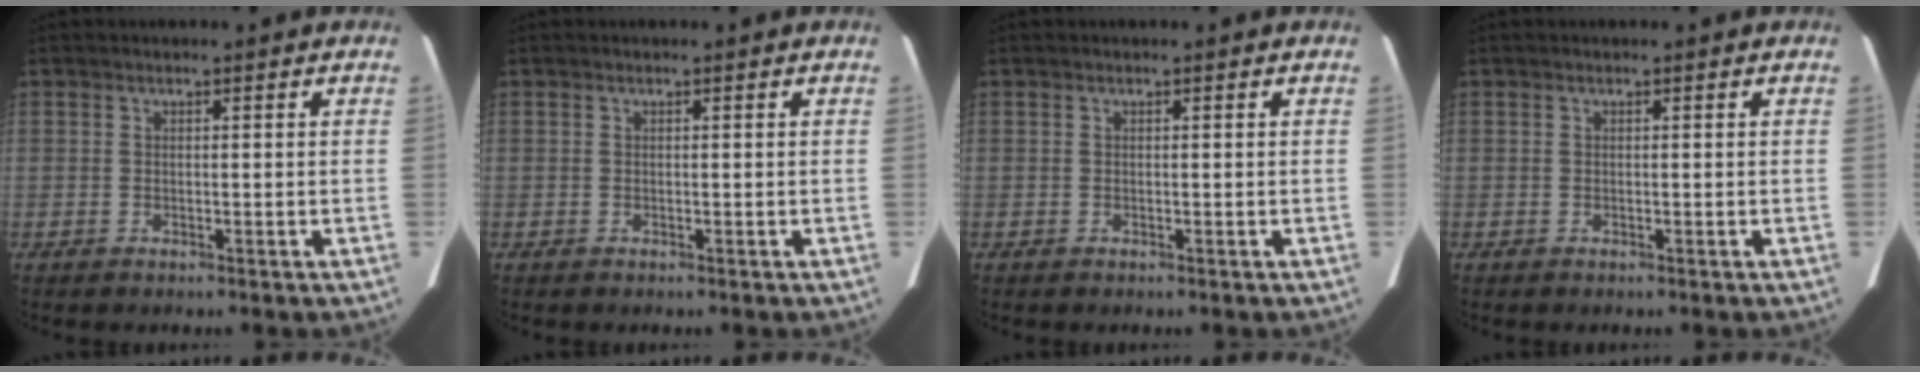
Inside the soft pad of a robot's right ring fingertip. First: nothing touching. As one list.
[{"total": 0.0}, {"total": 0.0}, {"total": 0.0}]